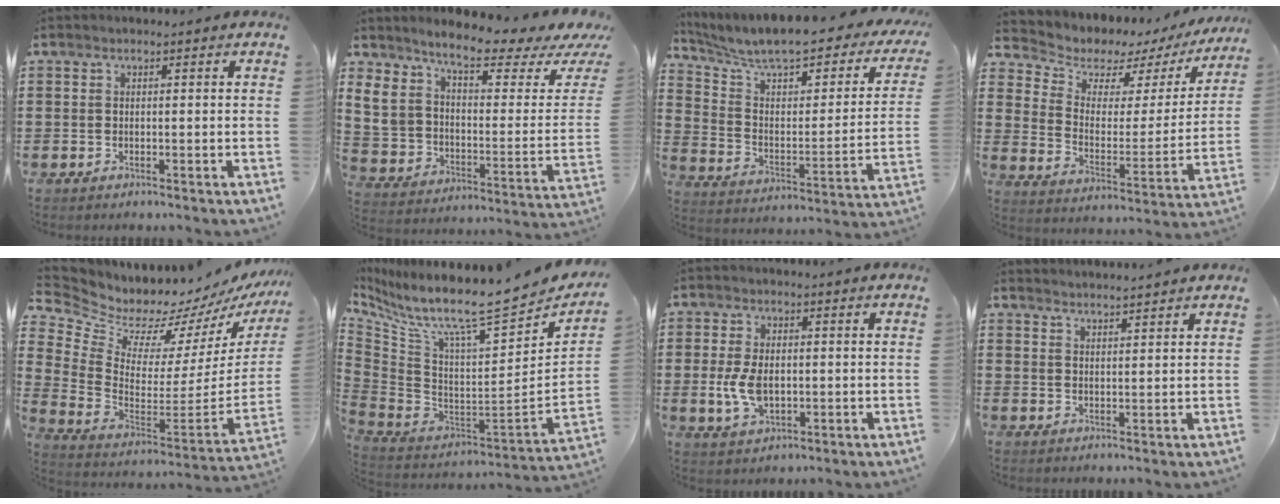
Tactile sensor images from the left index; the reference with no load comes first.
{"total": 5.7, "force": [4.0, 2.2, 3.4], "torque": [-0.087, -0.031, 0.067]}
{"total": 7.9, "force": [6.5, 1.6, 4.3], "torque": [-0.113, -0.052, 0.107]}
{"total": 4.8, "force": [4.1, 2.4, 0.6], "torque": [-0.037, -0.039, 0.063]}
{"total": 6.4, "force": [5.7, 2.9, 0.1], "torque": [-0.041, -0.066, 0.096]}
{"total": 11.1, "force": [8.0, 1.1, 7.7], "torque": [-0.162, -0.079, 0.126]}
{"total": 6.0, "force": [-0.3, 3.6, 4.7], "torque": [-0.116, 0.000, -0.011]}
{"total": 2.3, "force": [2.2, -0.4, -0.3], "torque": [-0.001, -0.005, 0.043]}